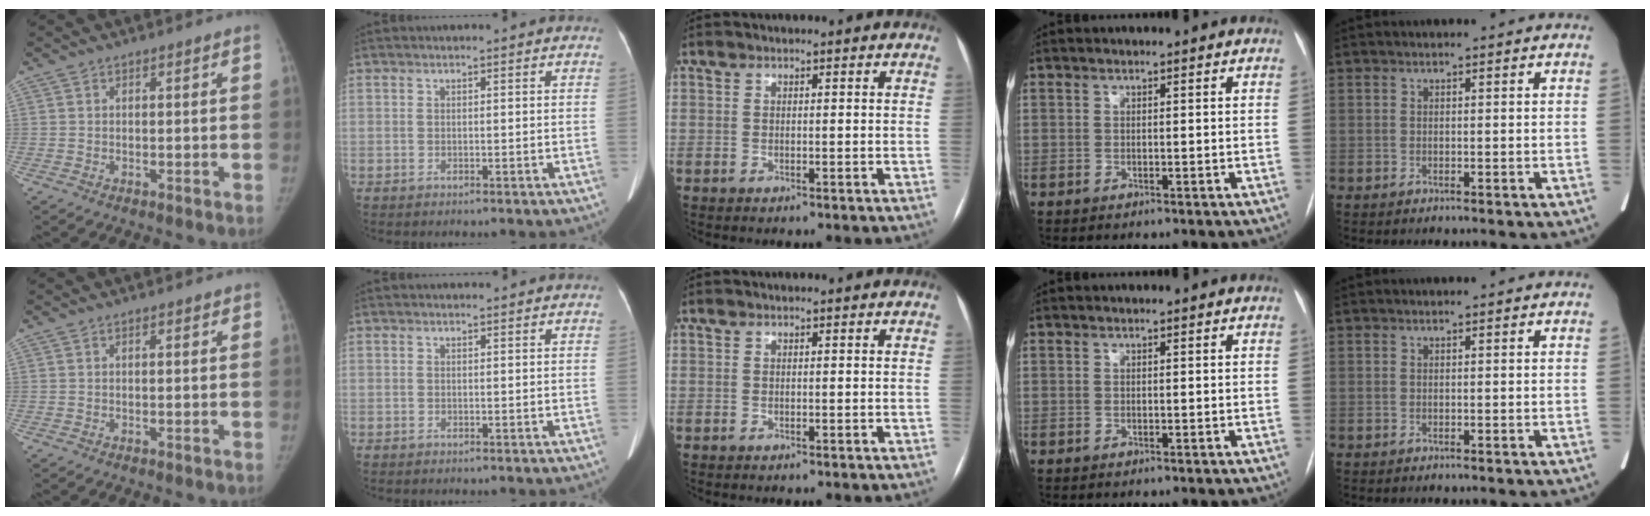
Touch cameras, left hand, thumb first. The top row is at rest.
{"thumb": {"total": 0.5, "force": [0.2, 0.2, 0.4], "torque": [-0.007, 0.001, 0.002]}}